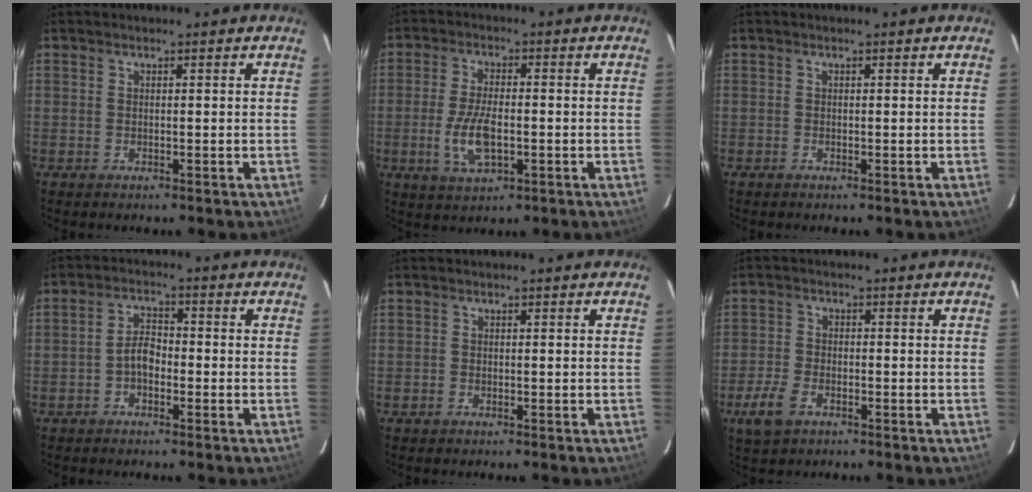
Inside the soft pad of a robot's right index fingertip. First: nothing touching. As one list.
[{"total": 8.2, "force": [-2.0, 3.6, 7.1], "torque": [-0.147, -0.008, -0.036]}, {"total": 0.0}, {"total": 3.4, "force": [-1.7, 2.0, 2.2], "torque": [-0.043, 0.012, -0.033]}, {"total": 0.8, "force": [-0.6, 0.5, 0.0], "torque": [-0.001, 0.003, -0.011]}, {"total": 6.2, "force": [-3.5, 3.5, 3.7], "torque": [-0.098, -0.003, -0.066]}]